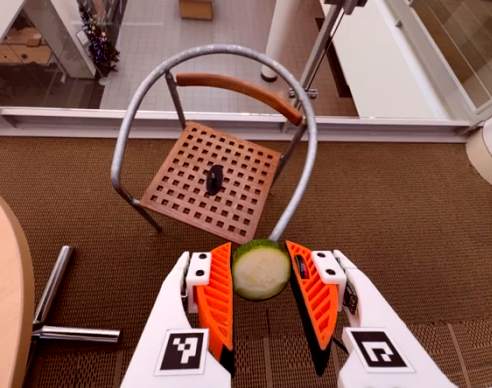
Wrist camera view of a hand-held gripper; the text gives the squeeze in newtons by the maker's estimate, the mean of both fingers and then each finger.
{"total": 9.1, "left": 9.3, "right": 8.8}